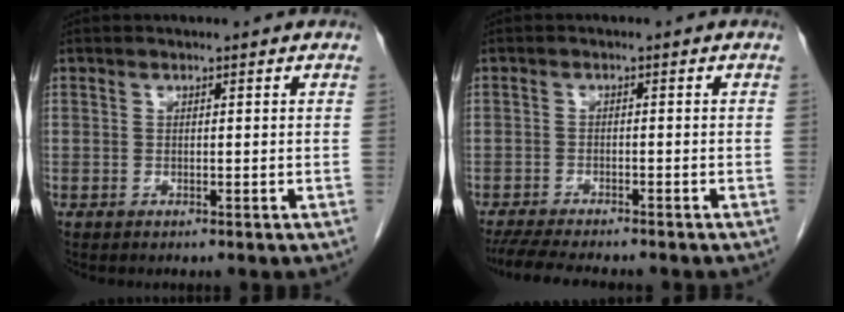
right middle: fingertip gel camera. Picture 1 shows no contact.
{"total": 8.9, "force": [-7.8, 1.3, 4.1], "torque": [-0.063, -0.016, -0.120]}